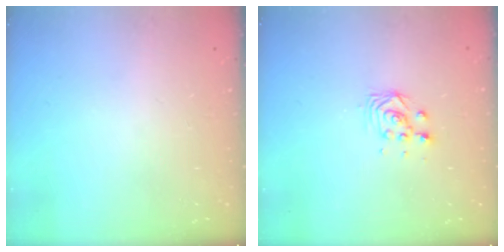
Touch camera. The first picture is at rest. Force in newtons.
{"total": 3.0, "press": 3.0, "slide": 0.2}